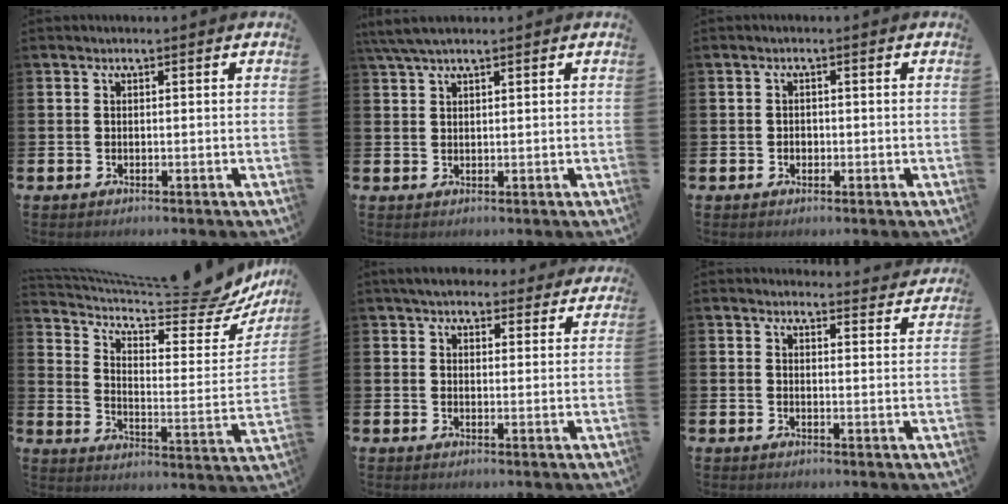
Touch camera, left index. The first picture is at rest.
{"total": 3.4, "force": [2.6, 0.7, 2.0], "torque": [-0.049, 0.002, 0.050]}
{"total": 1.2, "force": [-0.2, 1.1, 0.5], "torque": [-0.006, 0.005, -0.007]}
{"total": 8.7, "force": [7.6, 2.4, 3.6], "torque": [-0.075, -0.069, 0.123]}
{"total": 4.9, "force": [4.5, 1.7, 0.9], "torque": [-0.021, -0.019, 0.081]}
{"total": 3.2, "force": [3.2, 0.4, 0.1], "torque": [0.005, -0.025, 0.054]}